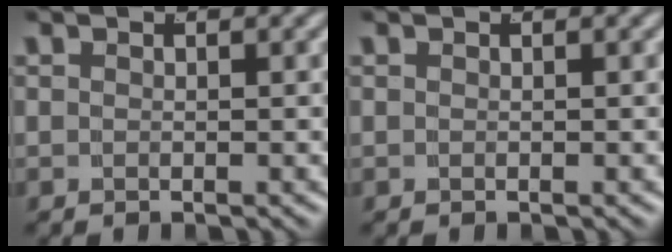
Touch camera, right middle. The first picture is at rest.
{"total": 0.0}